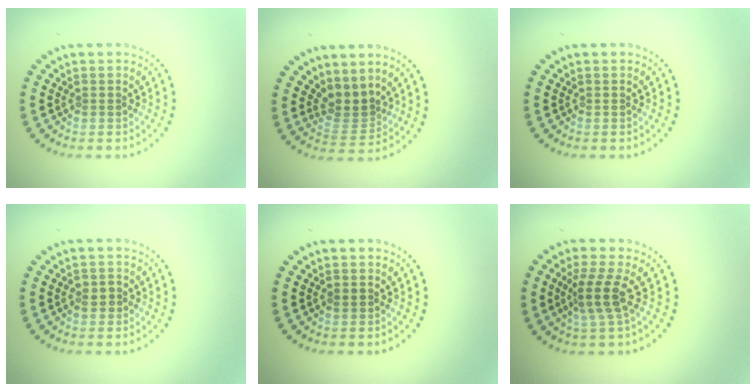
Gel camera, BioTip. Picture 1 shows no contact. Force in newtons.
{"total": 2.9, "press": 2.1, "slide": 2.0}
{"total": 0.0}
{"total": 1.3, "press": 1.3, "slide": 0.2}
{"total": 0.8, "press": 0.8, "slide": 0.3}
{"total": 3.0, "press": 2.3, "slide": 2.0}